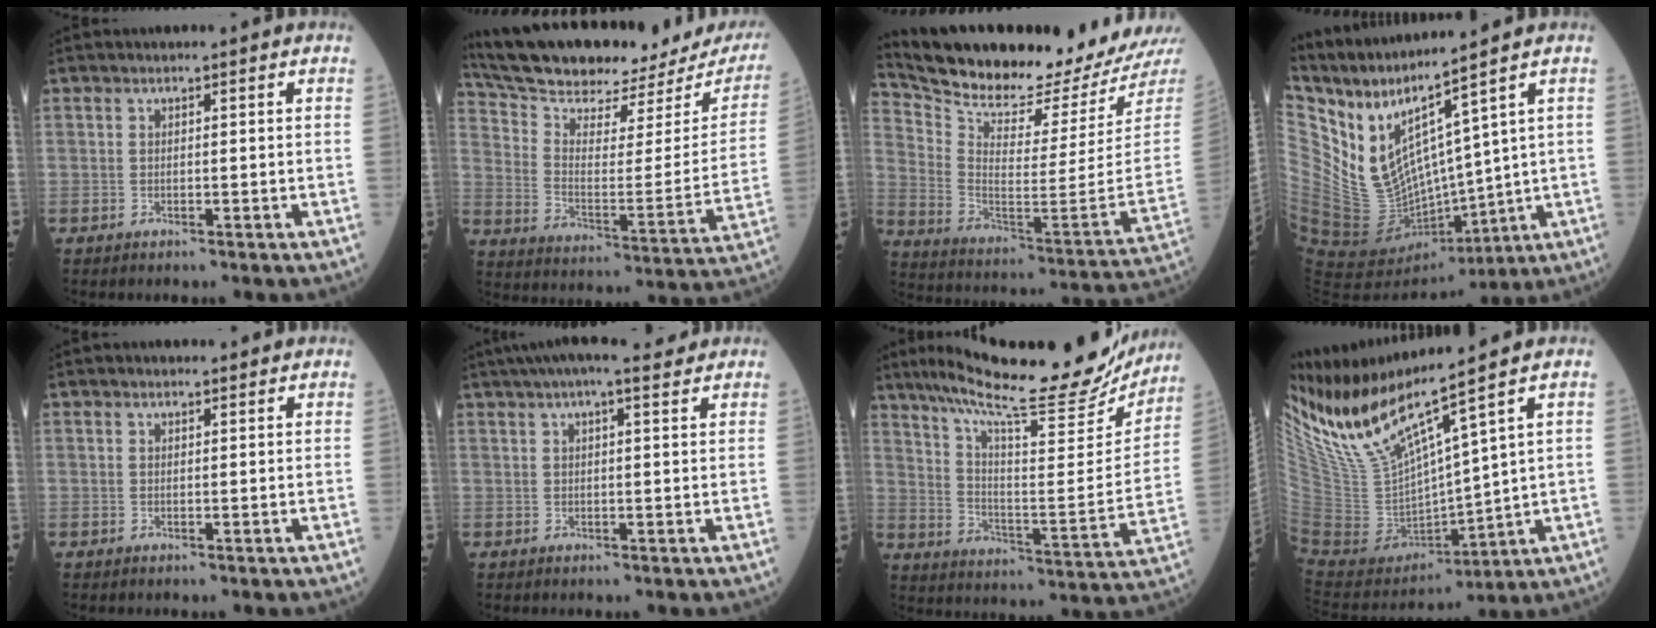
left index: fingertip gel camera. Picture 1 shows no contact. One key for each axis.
{"total": 25.6, "fx": 23.0, "fy": 5.5, "fz": 9.8, "tx": -0.174, "ty": -0.055, "tz": 0.316}
{"total": 22.8, "fx": 21.2, "fy": 0.7, "fz": 8.5, "tx": -0.166, "ty": -0.099, "tz": 0.316}
{"total": 11.7, "fx": 7.4, "fy": 2.6, "fz": 8.7, "tx": -0.176, "ty": -0.016, "tz": 0.169}
{"total": 1.1, "fx": 1.0, "fy": 0.4, "fz": 0.2, "tx": -0.009, "ty": 0.004, "tz": 0.011}
{"total": 8.6, "fx": 6.8, "fy": 1.6, "fz": 5.0, "tx": -0.084, "ty": 0.032, "tz": 0.094}
{"total": 24.5, "fx": 21.2, "fy": 3.2, "fz": 11.7, "tx": -0.196, "ty": -0.043, "tz": 0.296}
{"total": 15.0, "fx": 11.2, "fy": 0.4, "fz": 9.9, "tx": -0.197, "ty": -0.014, "tz": 0.232}